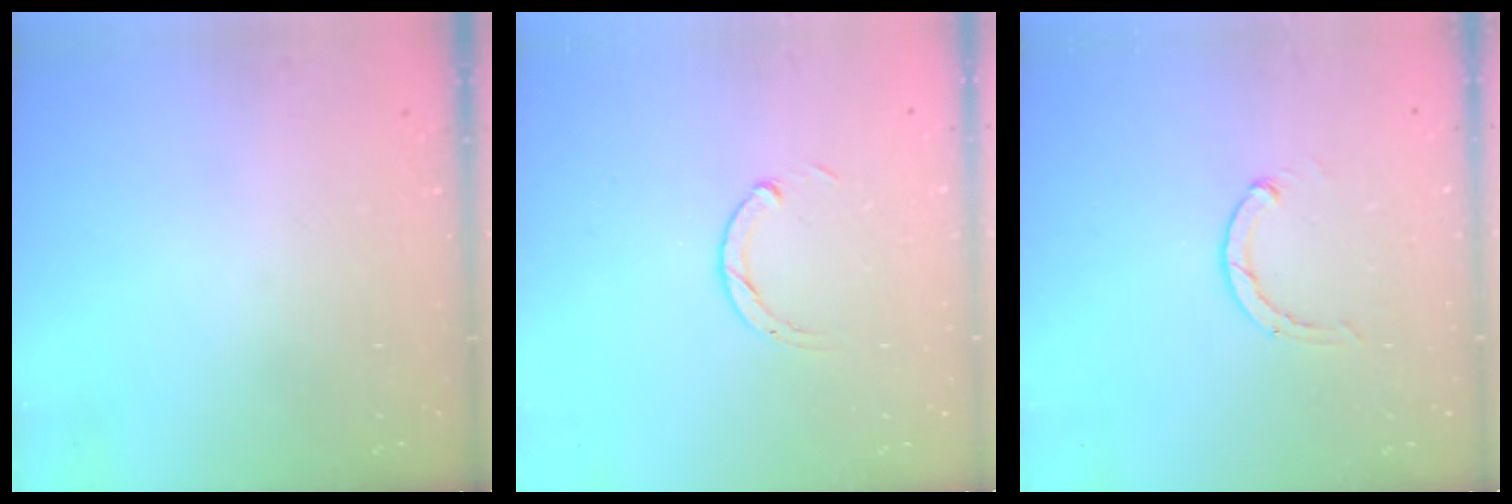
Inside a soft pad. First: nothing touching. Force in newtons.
{"total": 2.9, "press": 2.9, "slide": 0.4}
{"total": 2.8, "press": 2.8, "slide": 0.5}